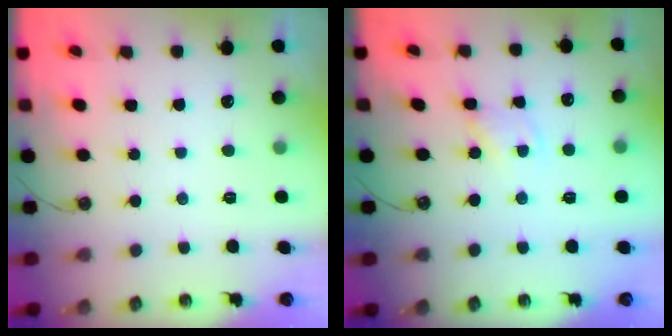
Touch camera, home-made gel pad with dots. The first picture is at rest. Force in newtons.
{"total": 1.2, "press": 1.1, "slide": 0.2}